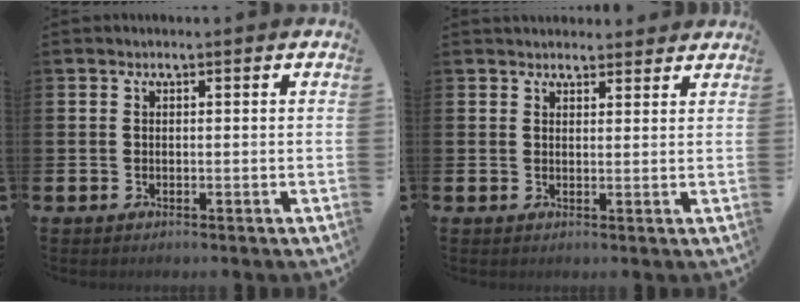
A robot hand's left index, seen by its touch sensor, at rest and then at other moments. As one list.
[{"total": 2.5, "force": [2.4, 0.8, 0.0], "torque": [0.012, -0.011, 0.041]}]